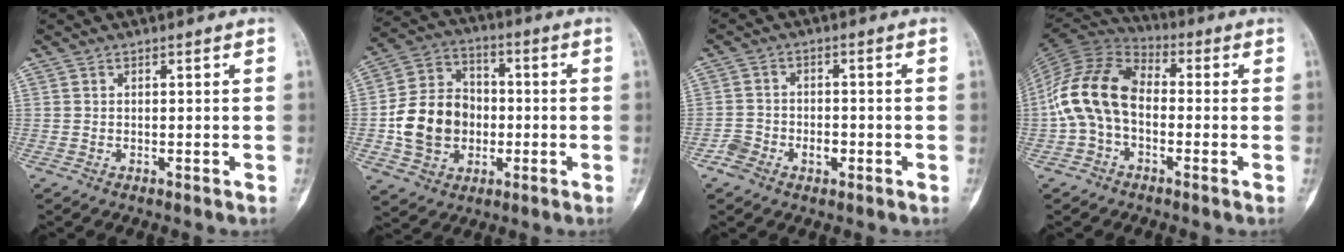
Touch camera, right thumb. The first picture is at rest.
{"total": 14.6, "force": [-1.9, 12.0, 8.2], "torque": [-0.122, 0.027, -0.034]}
{"total": 4.9, "force": [-2.2, 3.4, 2.6], "torque": [-0.039, 0.023, -0.036]}
{"total": 13.8, "force": [-1.6, 9.3, 10.1], "torque": [-0.194, 0.037, -0.042]}